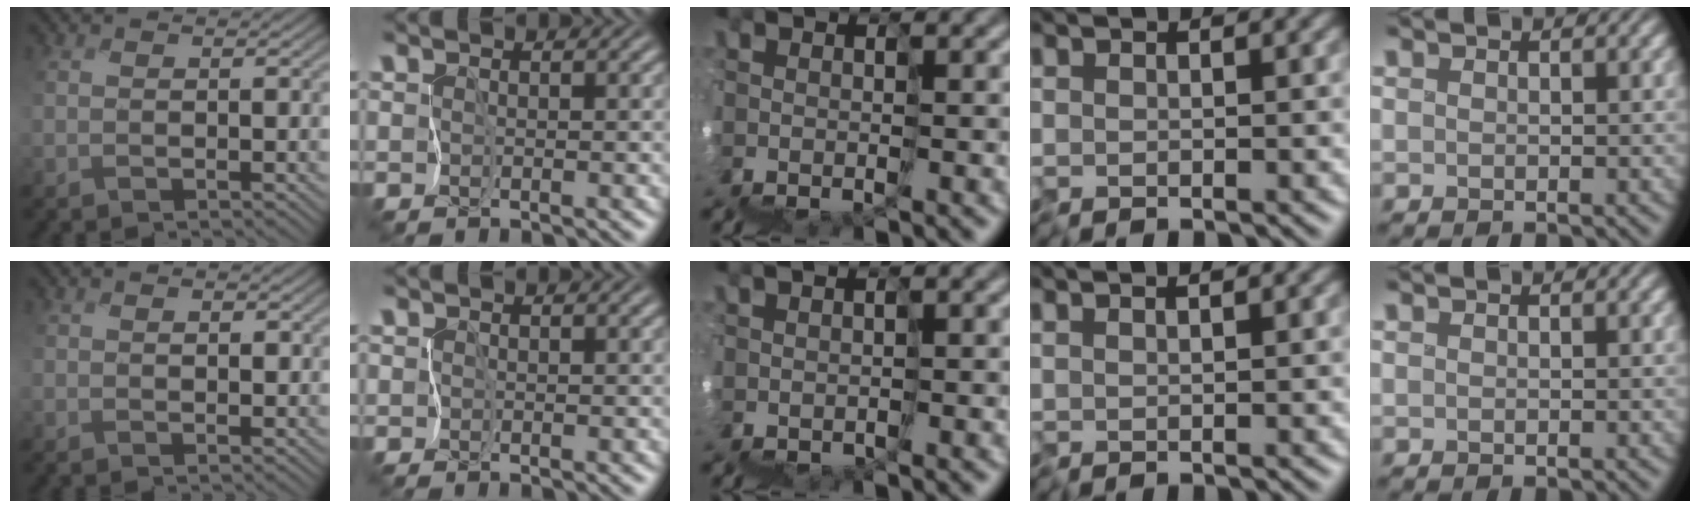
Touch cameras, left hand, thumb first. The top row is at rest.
{"thumb": {"total": 0.7, "force": [-0.1, 0.4, 0.6], "torque": [-0.007, -0.001, 0.001]}, "middle": {"total": 0.8, "force": [0.6, -0.5, -0.4], "torque": [0.012, 0.013, 0.005]}, "ring": {"total": 1.0, "force": [0.8, 0.0, 0.7], "torque": [-0.006, 0.002, 0.006]}}